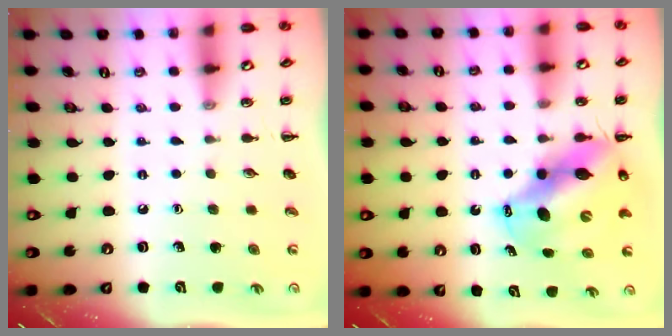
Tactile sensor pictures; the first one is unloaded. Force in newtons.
{"total": 12.5, "press": 12.1, "slide": 3.0}